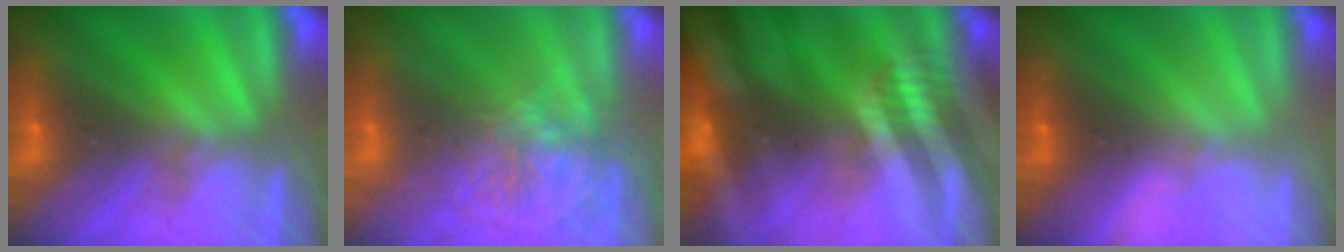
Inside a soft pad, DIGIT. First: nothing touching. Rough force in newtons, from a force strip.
{"total": 3.7}
{"total": 8.6}
{"total": 2.7}